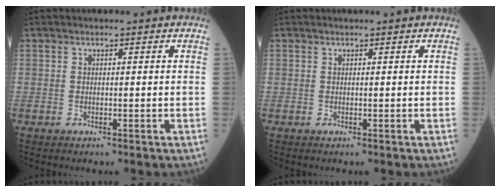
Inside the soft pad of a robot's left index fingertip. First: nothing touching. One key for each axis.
{"total": 0.0}